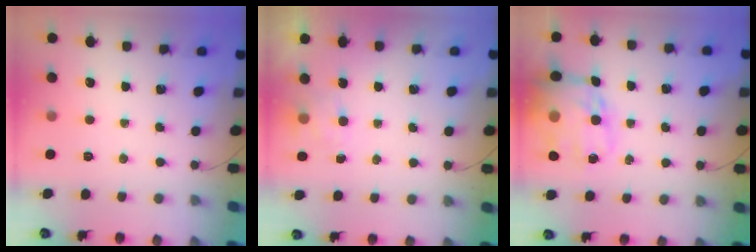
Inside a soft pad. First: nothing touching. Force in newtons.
{"total": 4.7, "press": 4.5, "slide": 1.3}
{"total": 18.6, "press": 18.0, "slide": 4.4}